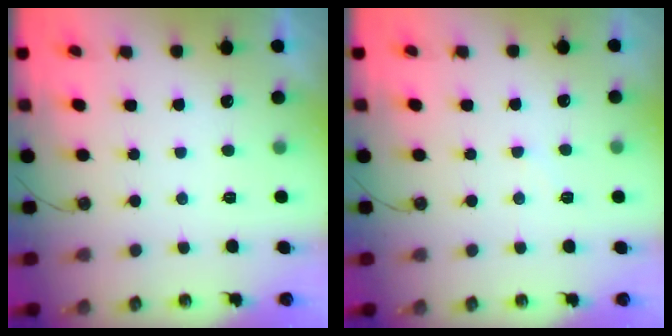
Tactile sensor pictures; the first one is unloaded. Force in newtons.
{"total": 6.2, "press": 6.2, "slide": 0.8}